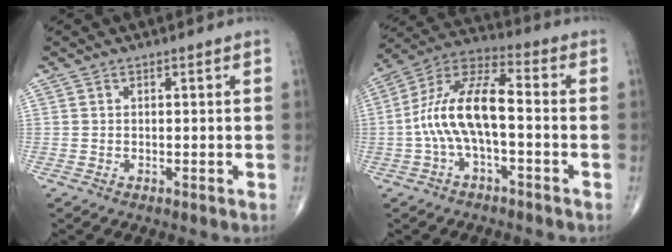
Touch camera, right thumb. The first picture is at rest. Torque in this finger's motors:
{"motor_torque": [0.26, 0.30, 1.31, -0.05, 0.25]}